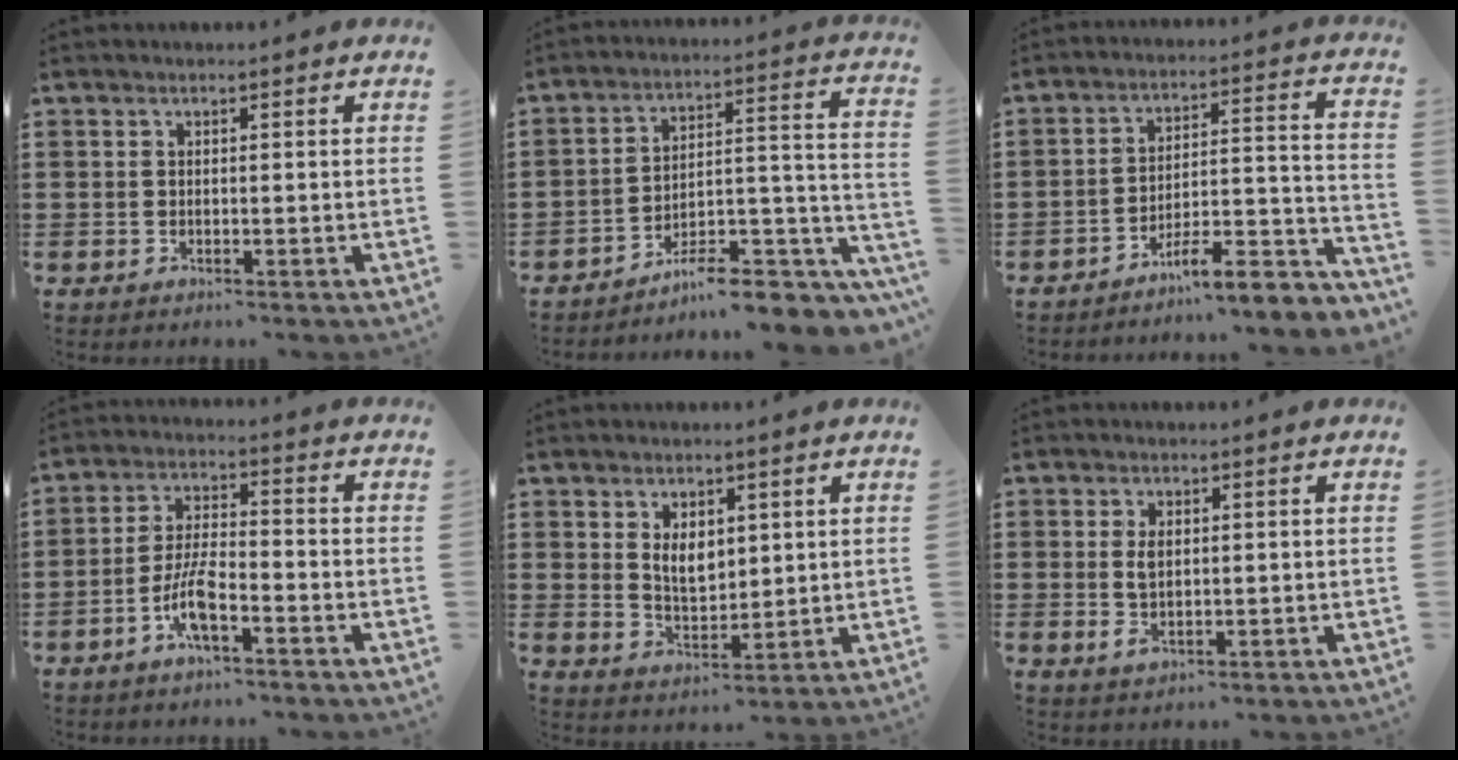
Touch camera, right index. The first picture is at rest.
{"total": 9.3, "force": [-7.6, 2.7, 4.6], "torque": [-0.056, 0.022, -0.138]}
{"total": 7.7, "force": [-6.4, 1.3, 4.0], "torque": [-0.057, 0.000, -0.121]}
{"total": 6.6, "force": [-3.5, 1.8, 5.3], "torque": [-0.127, -0.006, -0.072]}
{"total": 4.7, "force": [1.8, 3.0, 3.1], "torque": [-0.055, 0.003, 0.028]}
{"total": 3.3, "force": [0.3, 1.6, 2.8], "torque": [-0.066, 0.002, 0.003]}